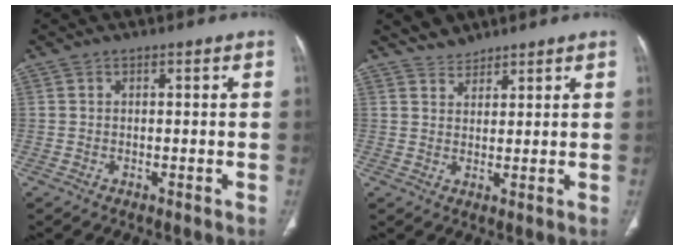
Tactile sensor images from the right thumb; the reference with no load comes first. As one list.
[{"total": 3.0, "force": [2.8, 1.2, 0.0], "torque": [0.012, -0.014, 0.046]}]